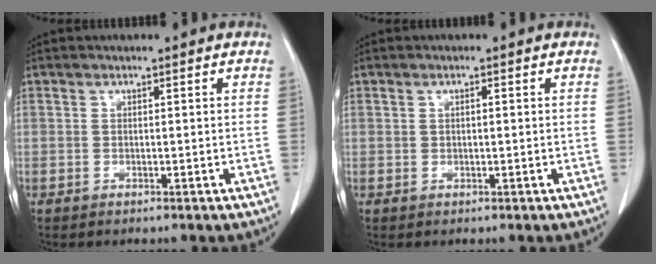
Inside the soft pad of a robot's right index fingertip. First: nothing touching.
{"total": 0.9, "force": [0.1, 0.5, 0.7], "torque": [-0.015, 0.002, 0.002]}